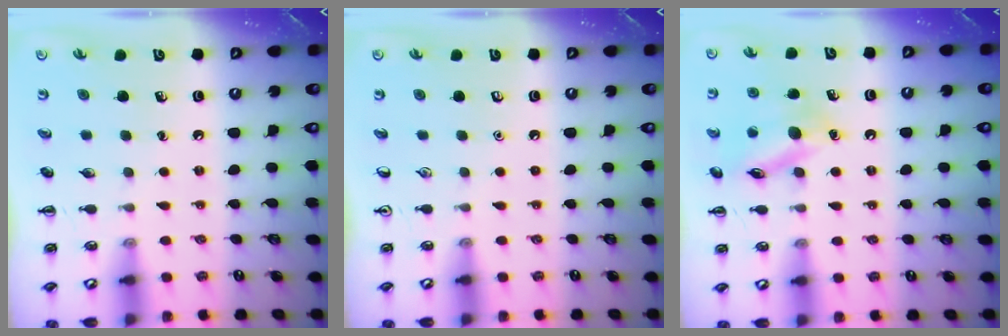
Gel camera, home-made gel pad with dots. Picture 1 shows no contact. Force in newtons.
{"total": 0.0}
{"total": 13.1, "press": 13.1, "slide": 0.9}